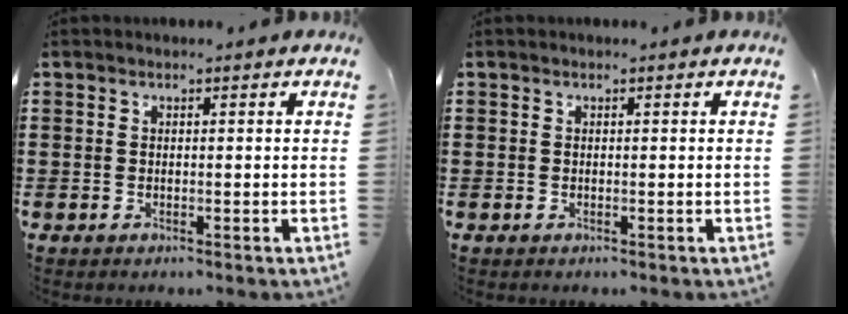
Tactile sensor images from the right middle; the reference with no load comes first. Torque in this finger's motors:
{"motor_torque": [-0.01, 0.00, 0.00, 0.00]}